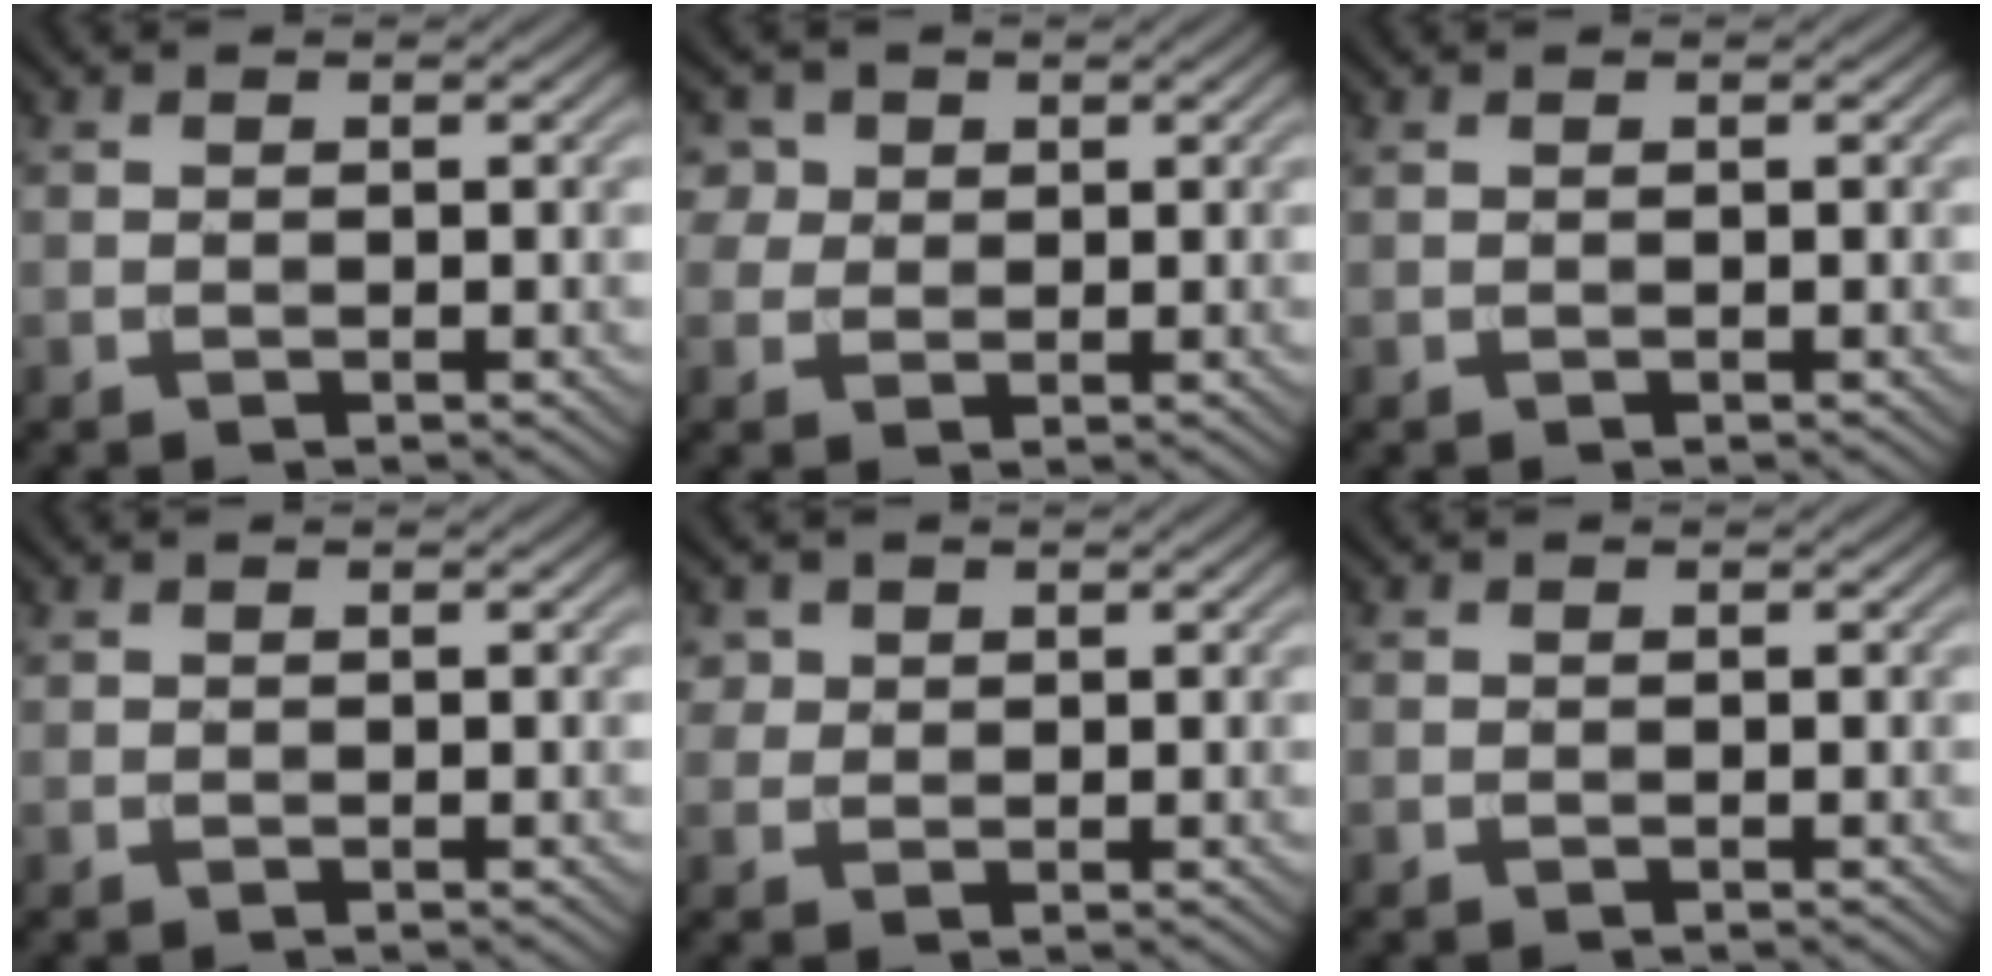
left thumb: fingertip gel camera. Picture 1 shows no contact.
{"total": 4.0, "force": [1.9, 3.2, 1.4], "torque": [-0.055, 0.000, 0.042]}
{"total": 0.0}
{"total": 0.0}
{"total": 2.1, "force": [1.2, 1.7, 0.5], "torque": [-0.018, -0.006, 0.027]}
{"total": 0.0}